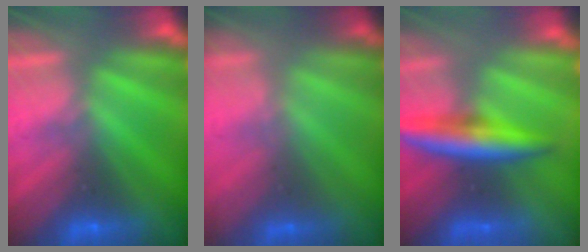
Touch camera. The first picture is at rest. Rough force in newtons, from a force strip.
{"total": 1.5}
{"total": 7.3}